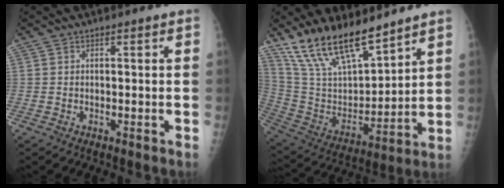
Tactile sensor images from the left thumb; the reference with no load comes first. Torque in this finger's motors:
{"motor_torque": [1.12, 1.05, 1.00, -1.77, 0.34]}